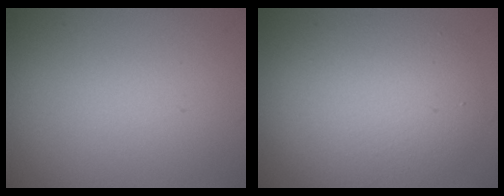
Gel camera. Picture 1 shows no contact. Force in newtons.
{"total": 6.9, "press": 6.9, "slide": 0.1}